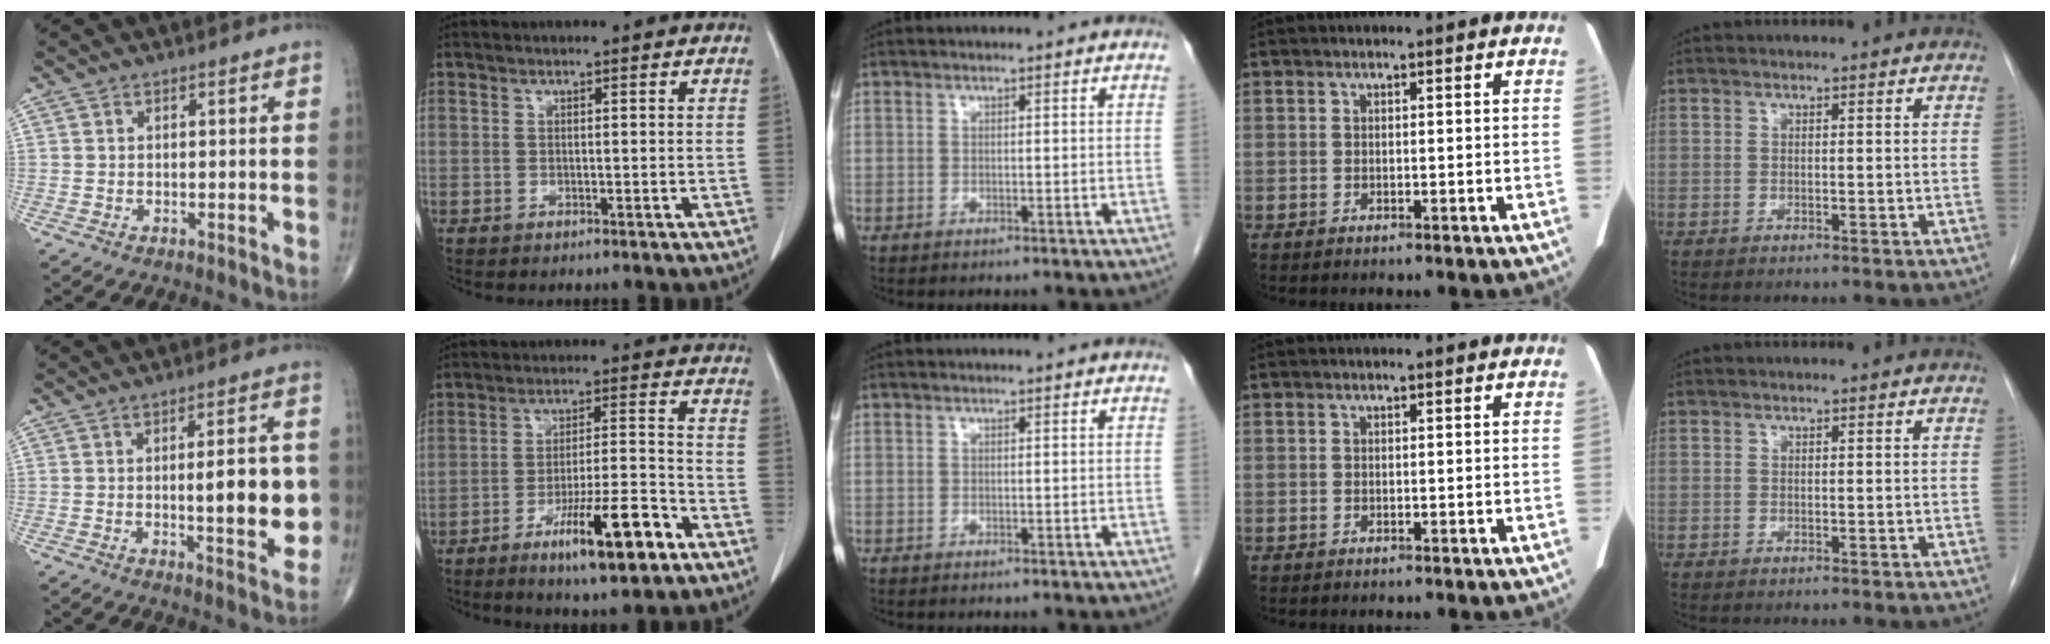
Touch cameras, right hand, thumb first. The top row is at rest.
{"thumb": {"total": 12.0, "force": [-0.9, 3.6, 11.4], "torque": [-0.137, 0.002, -0.010]}, "index": {"total": 13.7, "force": [-7.7, 1.9, 11.2], "torque": [-0.184, -0.001, -0.120]}}